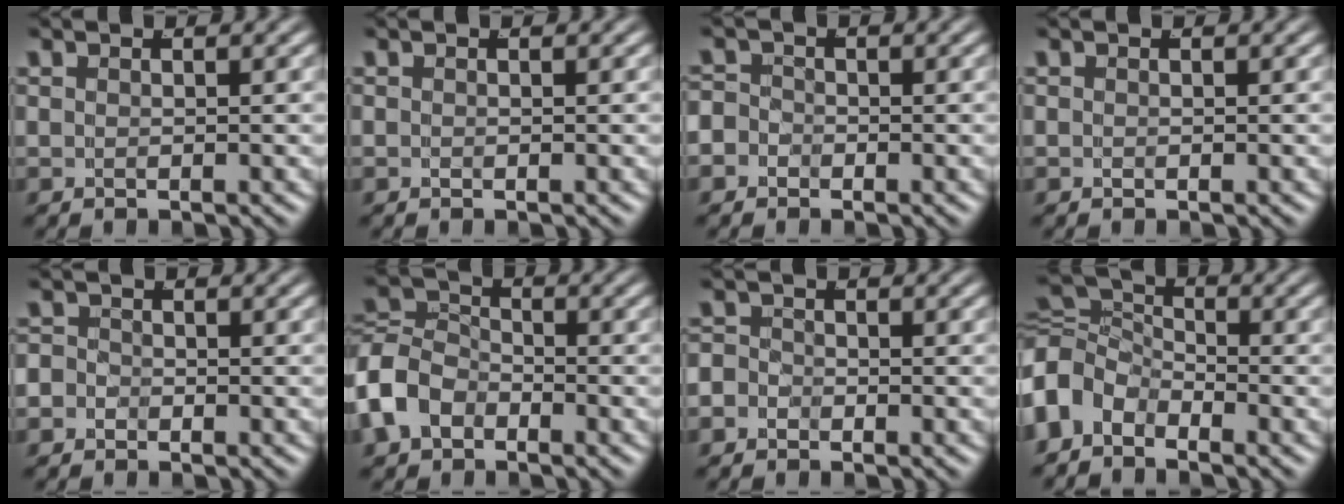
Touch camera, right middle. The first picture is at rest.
{"total": 1.5, "force": [-0.4, -1.4, -0.4], "torque": [0.016, -0.016, 0.007]}
{"total": 3.1, "force": [-1.3, 2.7, 0.7], "torque": [-0.024, -0.015, -0.024]}
{"total": 0.0}
{"total": 2.3, "force": [-1.1, 2.0, 0.4], "torque": [-0.019, -0.014, -0.020]}
{"total": 6.7, "force": [-2.2, 5.7, 2.7], "torque": [-0.082, -0.024, -0.034]}
{"total": 2.4, "force": [-1.3, 1.9, 0.5], "torque": [-0.018, -0.014, -0.021]}
{"total": 6.9, "force": [-1.1, 5.8, 3.4], "torque": [-0.084, -0.022, -0.021]}